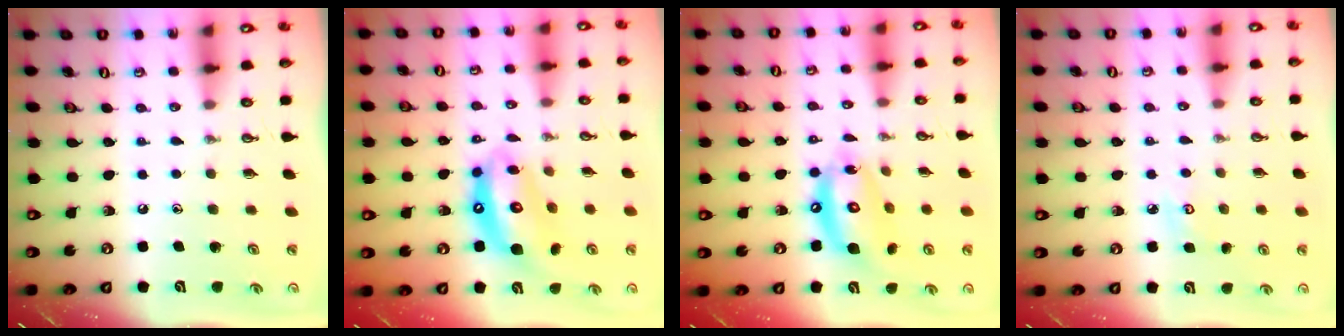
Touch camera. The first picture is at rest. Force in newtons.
{"total": 13.5, "press": 13.4, "slide": 1.7}
{"total": 13.5, "press": 13.4, "slide": 1.3}
{"total": 4.1, "press": 4.1, "slide": 0.4}